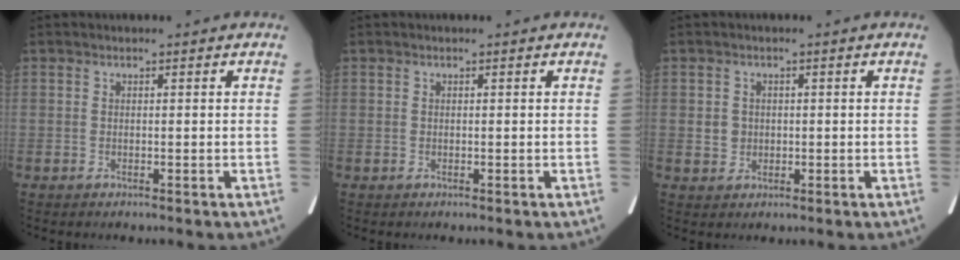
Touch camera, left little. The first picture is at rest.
{"total": 0.0}
{"total": 2.4, "force": [0.1, 2.2, 0.7], "torque": [-0.012, 0.004, 0.009]}